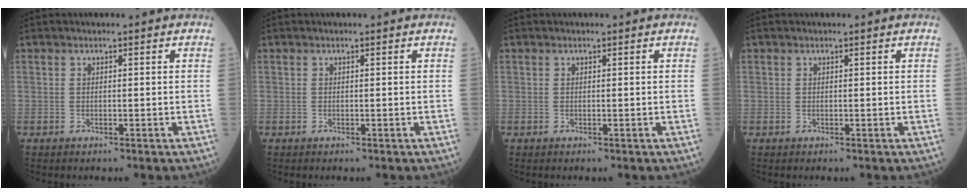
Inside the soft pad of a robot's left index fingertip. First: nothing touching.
{"total": 0.0}
{"total": 0.0}
{"total": 0.0}